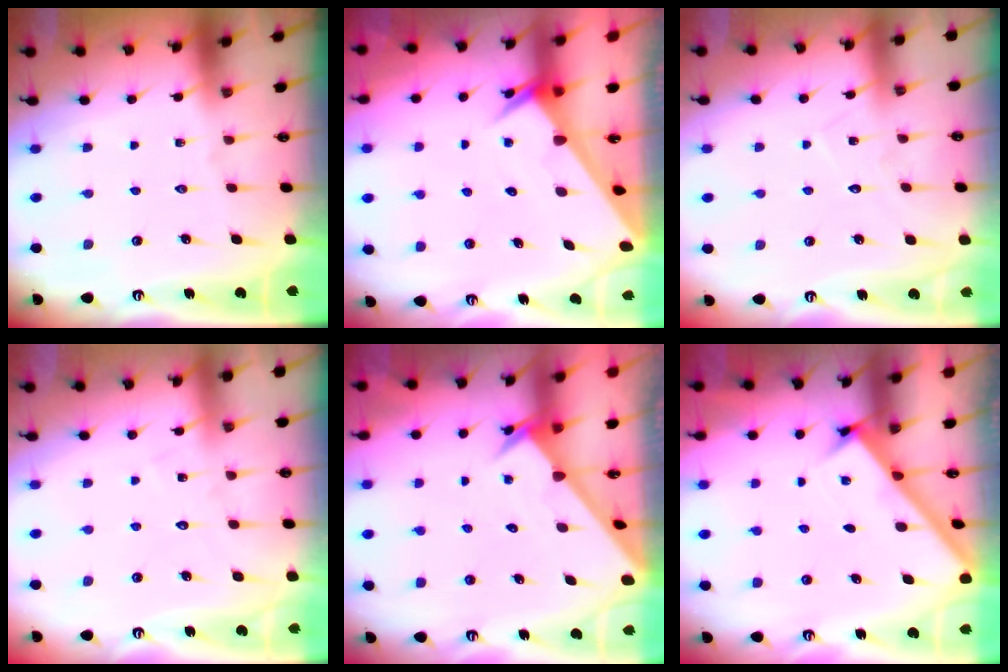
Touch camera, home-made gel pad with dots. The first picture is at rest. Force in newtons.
{"total": 2.9, "press": 2.9, "slide": 0.1}
{"total": 4.4, "press": 4.4, "slide": 0.5}
{"total": 5.5, "press": 5.5, "slide": 0.1}
{"total": 2.7, "press": 2.7, "slide": 0.2}
{"total": 2.7, "press": 2.6, "slide": 0.4}